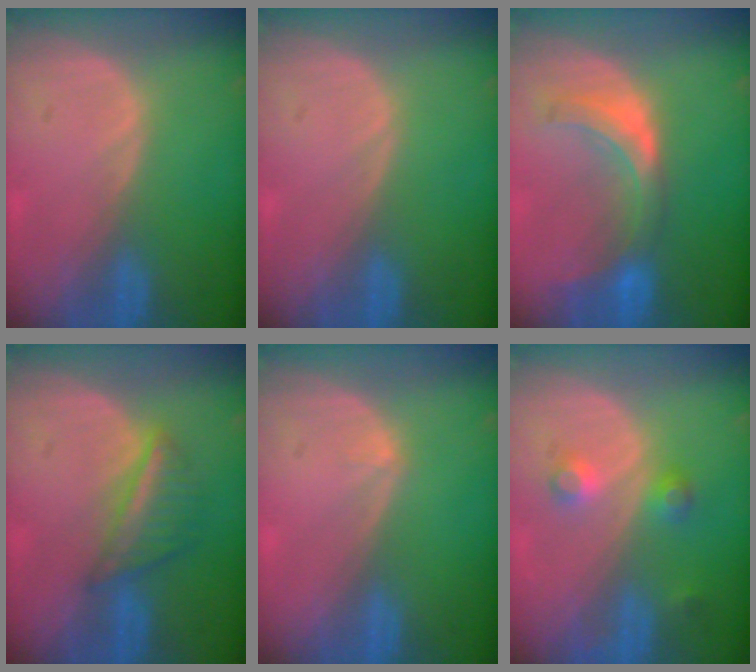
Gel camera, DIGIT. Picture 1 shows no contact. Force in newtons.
{"total": 0.0}
{"total": 7.4, "press": 6.8, "slide": 2.8}
{"total": 5.3, "press": 5.2, "slide": 1.1}
{"total": 0.6, "press": 0.4, "slide": 0.5}
{"total": 3.7, "press": 3.4, "slide": 1.4}